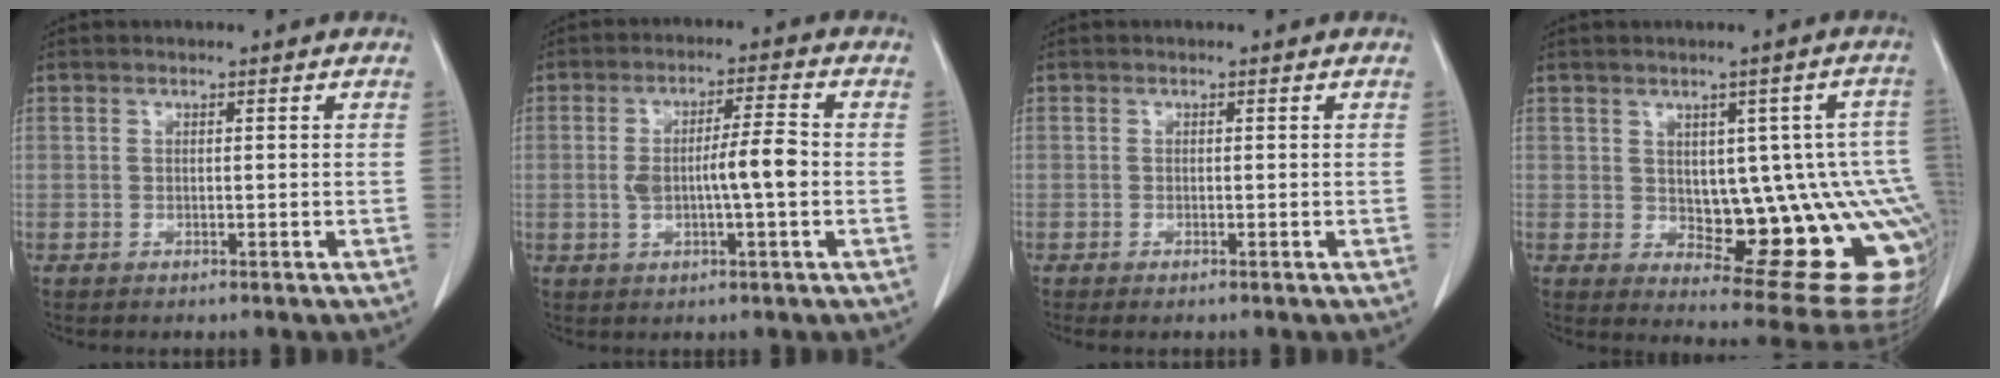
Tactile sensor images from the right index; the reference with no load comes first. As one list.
[{"total": 7.0, "force": [-0.6, 0.9, 6.9], "torque": [-0.125, 0.008, -0.010]}, {"total": 0.7, "force": [-0.5, 0.0, 0.5], "torque": [-0.011, -0.002, -0.007]}, {"total": 16.9, "force": [-1.8, 6.5, 15.5], "torque": [-0.120, 0.016, 0.000]}]